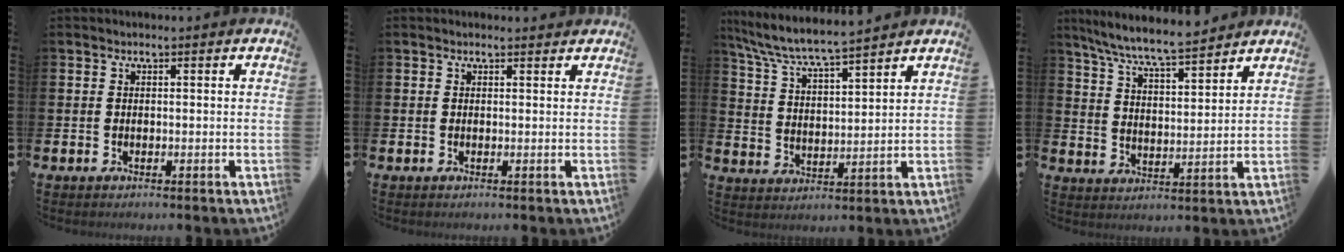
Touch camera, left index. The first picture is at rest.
{"total": 0.5, "force": [0.5, 0.1, 0.2], "torque": [0.004, -0.001, 0.006]}
{"total": 6.7, "force": [6.4, 0.3, 1.9], "torque": [-0.068, -0.039, 0.112]}
{"total": 7.6, "force": [7.2, 0.2, 2.4], "torque": [-0.077, -0.043, 0.129]}